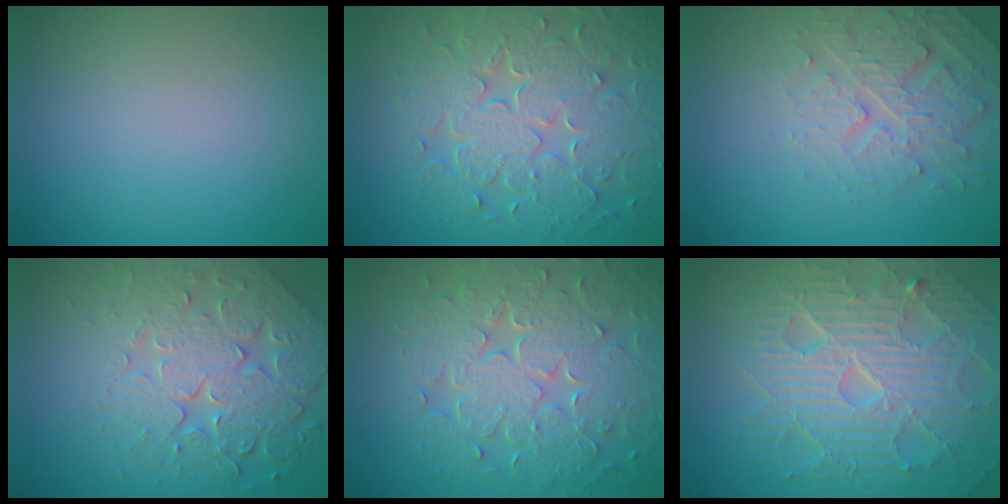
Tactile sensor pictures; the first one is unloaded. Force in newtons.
{"total": 8.9, "press": 6.2, "slide": 6.4}
{"total": 4.2, "press": 4.1, "slide": 0.8}
{"total": 7.8, "press": 5.7, "slide": 5.4}
{"total": 9.0, "press": 6.5, "slide": 6.3}
{"total": 10.3, "press": 6.6, "slide": 7.9}